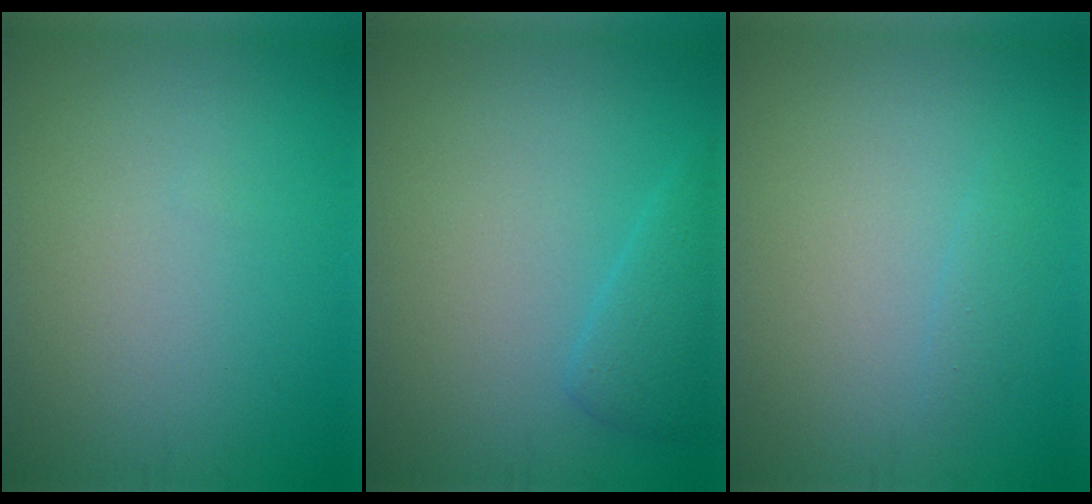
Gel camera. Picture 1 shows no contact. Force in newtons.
{"total": 2.2, "press": 2.1, "slide": 0.2}
{"total": 0.8, "press": 0.8, "slide": 0.0}